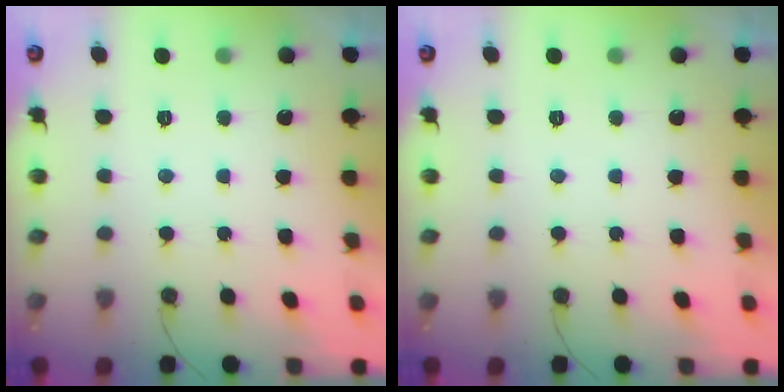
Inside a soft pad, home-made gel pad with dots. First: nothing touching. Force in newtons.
{"total": 0.0}